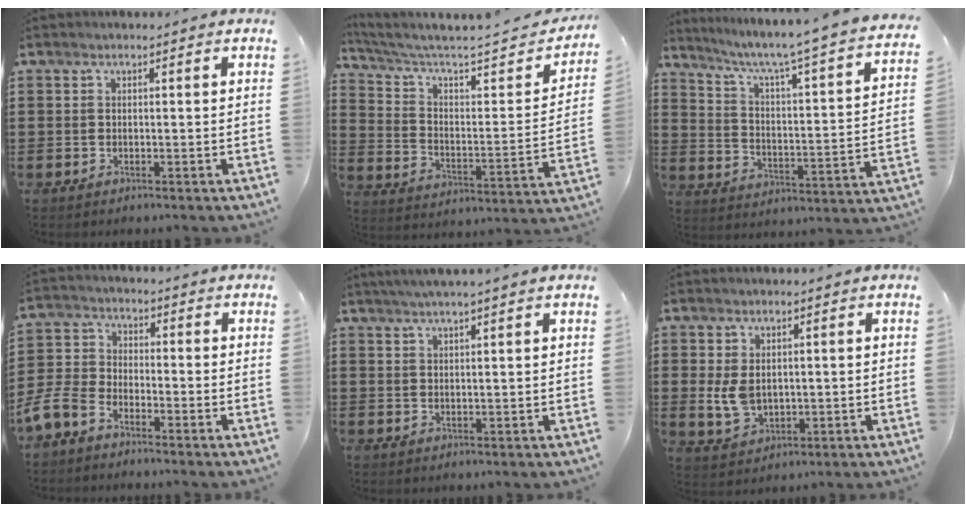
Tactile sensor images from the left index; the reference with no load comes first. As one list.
[{"total": 4.5, "force": [3.4, 0.9, 2.9], "torque": [-0.078, -0.033, 0.048]}, {"total": 4.7, "force": [3.4, -0.5, 3.1], "torque": [-0.078, -0.047, 0.042]}, {"total": 5.7, "force": [-4.9, 2.1, 2.1], "torque": [-0.077, -0.001, -0.106]}, {"total": 2.1, "force": [1.7, -0.5, 1.1], "torque": [-0.023, 0.003, 0.032]}, {"total": 4.7, "force": [0.4, 3.4, 3.2], "torque": [-0.089, 0.002, 0.001]}]